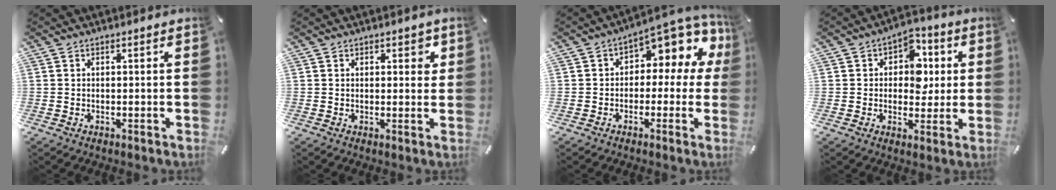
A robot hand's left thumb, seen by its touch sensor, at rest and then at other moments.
{"total": 2.2, "force": [0.9, 1.4, 1.4], "torque": [-0.005, -0.004, 0.010]}
{"total": 9.0, "force": [4.2, 4.9, 6.3], "torque": [-0.080, -0.039, 0.072]}
{"total": 8.7, "force": [0.9, 7.0, 5.0], "torque": [-0.061, 0.003, 0.011]}